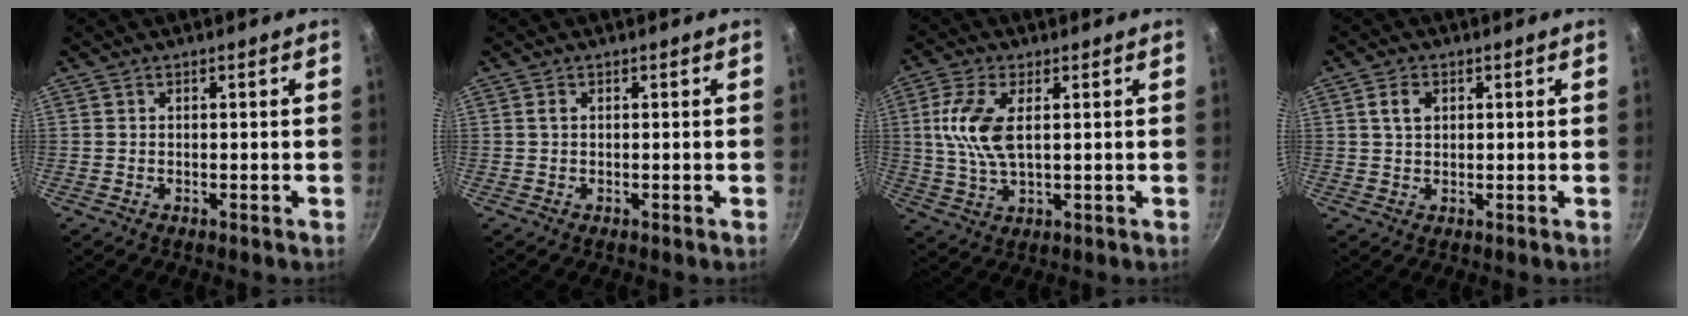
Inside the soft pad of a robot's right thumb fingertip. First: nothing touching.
{"total": 0.7, "force": [0.1, 0.4, 0.6], "torque": [-0.012, 0.002, 0.002]}
{"total": 9.1, "force": [1.7, 4.2, 7.9], "torque": [-0.165, 0.001, 0.033]}
{"total": 3.2, "force": [1.0, 2.2, 2.1], "torque": [-0.030, 0.003, 0.017]}